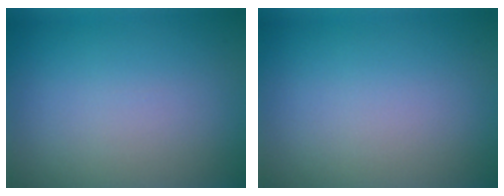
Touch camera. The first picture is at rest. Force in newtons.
{"total": 0.0}